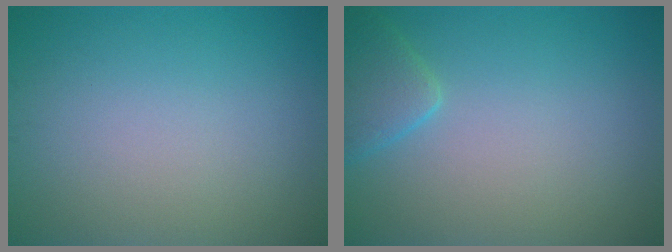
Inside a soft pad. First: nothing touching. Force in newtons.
{"total": 2.6, "press": 2.6, "slide": 0.2}